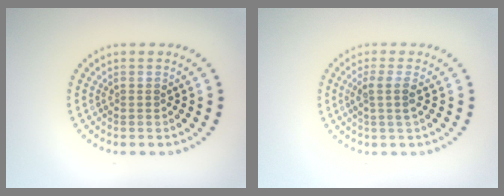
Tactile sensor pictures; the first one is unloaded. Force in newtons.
{"total": 1.9, "press": 1.5, "slide": 1.1}